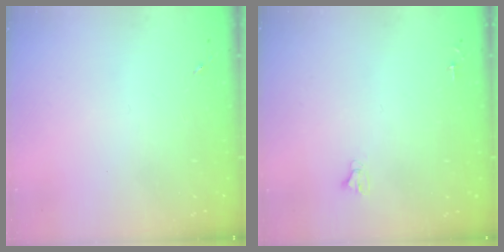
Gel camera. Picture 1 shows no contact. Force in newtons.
{"total": 2.4, "press": 2.4, "slide": 0.2}